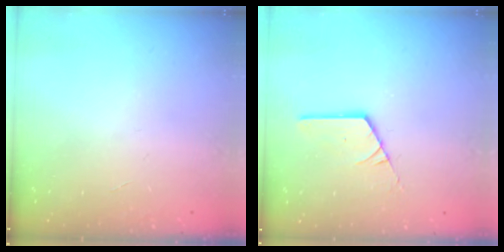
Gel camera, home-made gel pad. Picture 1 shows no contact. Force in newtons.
{"total": 2.9, "press": 2.9, "slide": 0.1}